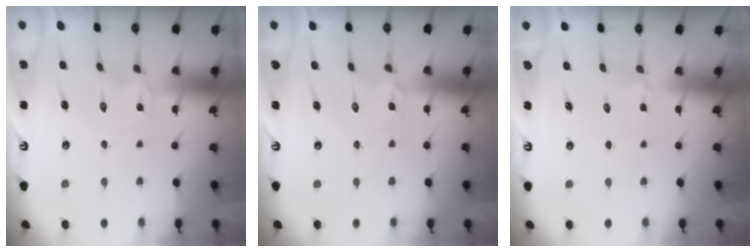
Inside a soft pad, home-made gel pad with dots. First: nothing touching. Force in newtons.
{"total": 3.3, "press": 3.2, "slide": 0.3}
{"total": 2.6, "press": 2.6, "slide": 0.2}